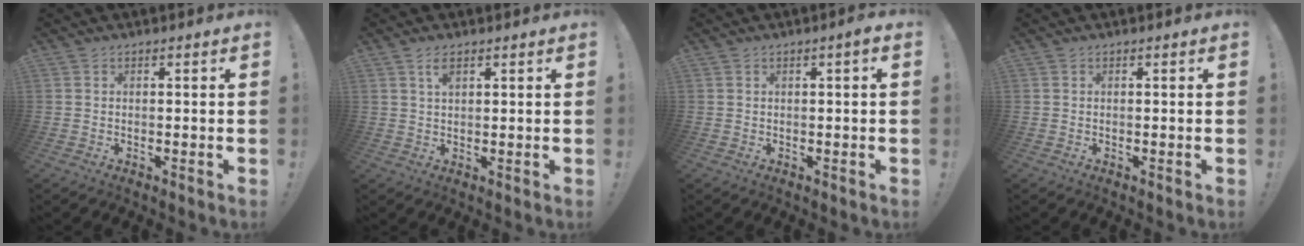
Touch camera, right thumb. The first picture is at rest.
{"total": 3.2, "force": [1.9, 1.2, 2.3], "torque": [-0.027, -0.009, 0.029]}
{"total": 2.1, "force": [0.3, -0.1, 2.0], "torque": [-0.021, -0.005, 0.001]}
{"total": 0.0}